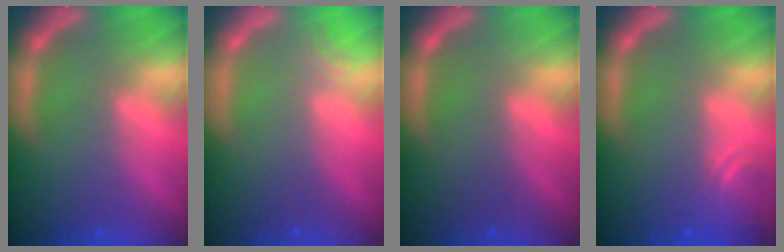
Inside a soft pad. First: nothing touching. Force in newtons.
{"total": 0.9}
{"total": 0.0}
{"total": 2.4}